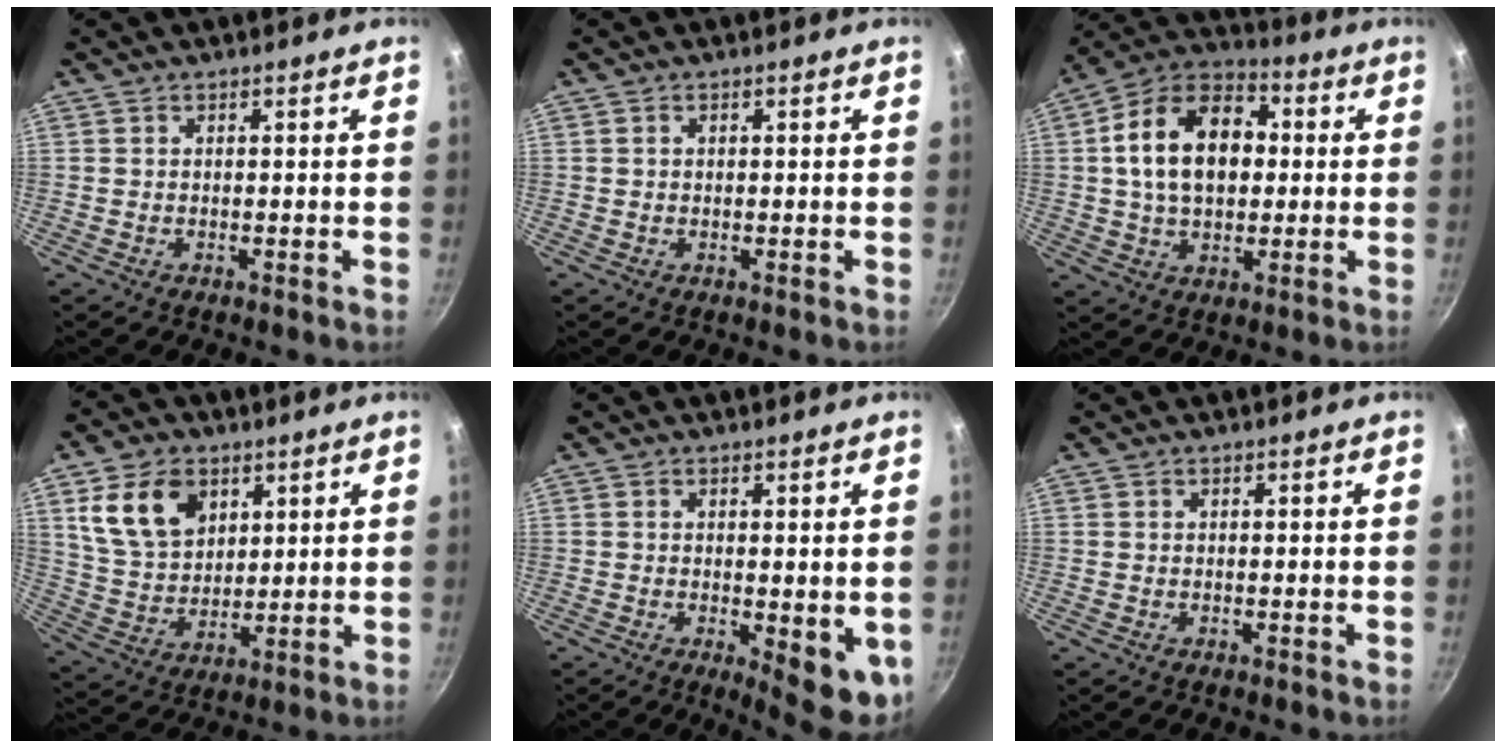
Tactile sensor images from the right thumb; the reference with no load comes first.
{"total": 0.5, "force": [0.1, 0.5, 0.2], "torque": [-0.001, 0.004, 0.002]}
{"total": 17.7, "force": [2.0, 11.9, 12.9], "torque": [-0.186, 0.027, 0.019]}
{"total": 13.3, "force": [5.4, 9.3, 7.7], "torque": [-0.116, -0.019, 0.109]}
{"total": 8.2, "force": [-1.2, 3.0, 7.6], "torque": [-0.078, -0.005, -0.007]}
{"total": 0.0}